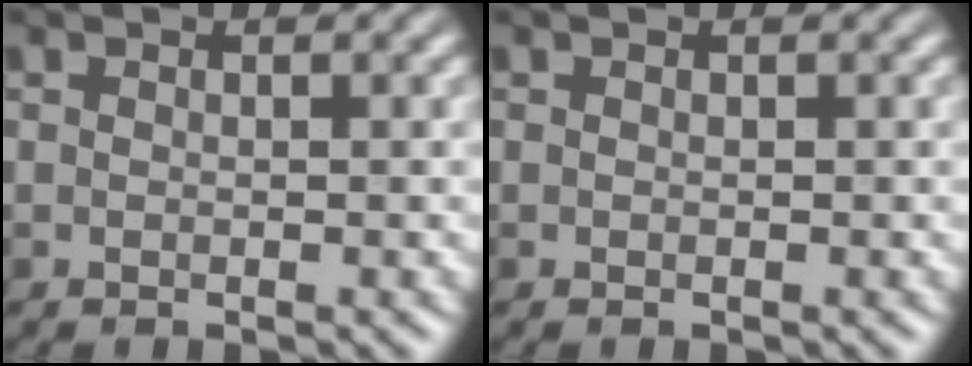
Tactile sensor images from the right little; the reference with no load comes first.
{"total": 0.0}